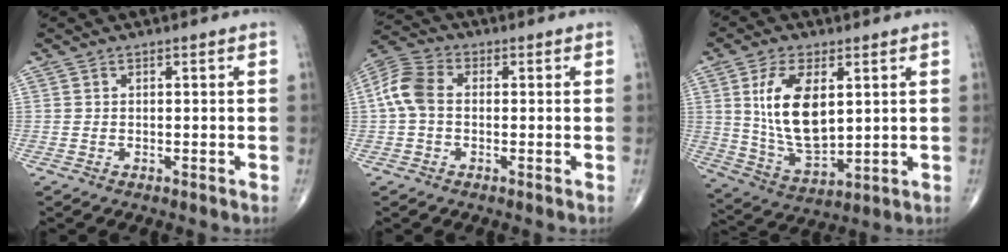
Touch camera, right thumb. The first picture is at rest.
{"total": 7.4, "force": [-0.1, 5.0, 5.4], "torque": [-0.116, 0.022, -0.011]}
{"total": 14.2, "force": [3.4, 7.2, 11.8], "torque": [-0.213, -0.024, 0.076]}